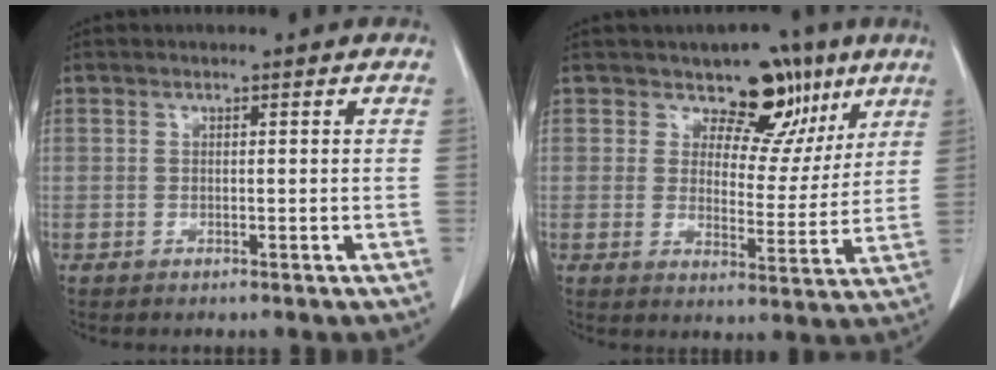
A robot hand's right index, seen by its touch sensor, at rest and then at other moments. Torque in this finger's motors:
{"motor_torque": [0.06, 0.27, 0.08, 0.00]}